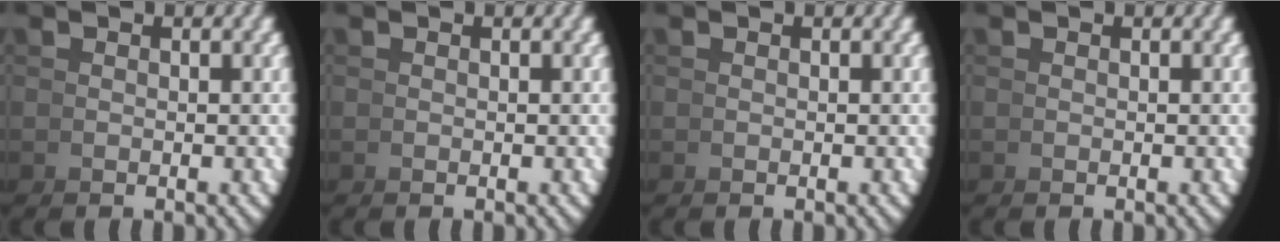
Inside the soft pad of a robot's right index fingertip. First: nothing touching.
{"total": 0.0}
{"total": 0.0}
{"total": 0.0}